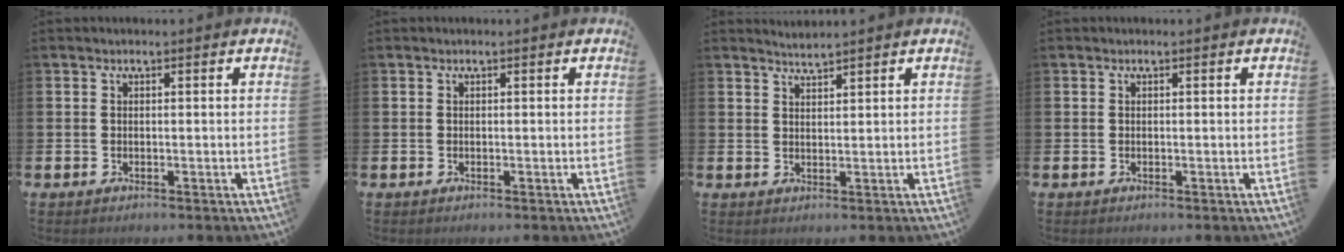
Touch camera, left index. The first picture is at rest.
{"total": 0.0}
{"total": 2.2, "force": [2.1, -0.2, -0.1], "torque": [-0.002, -0.008, 0.039]}
{"total": 0.0}